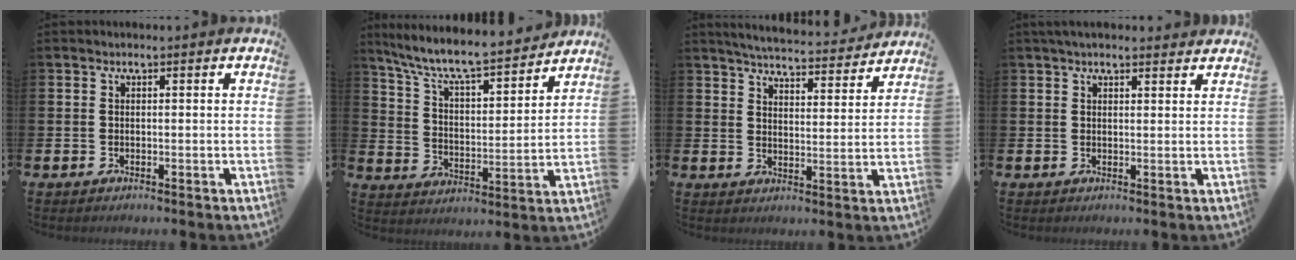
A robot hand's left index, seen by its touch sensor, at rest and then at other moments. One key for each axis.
{"total": 8.7, "fx": 8.1, "fy": 1.0, "fz": 3.1, "tx": -0.094, "ty": -0.062, "tz": 0.136}
{"total": 5.5, "fx": 5.4, "fy": 0.4, "fz": 1.0, "tx": -0.035, "ty": -0.040, "tz": 0.091}
{"total": 2.6, "fx": 2.3, "fy": 0.6, "fz": 0.9, "tx": -0.021, "ty": 0.000, "tz": 0.042}